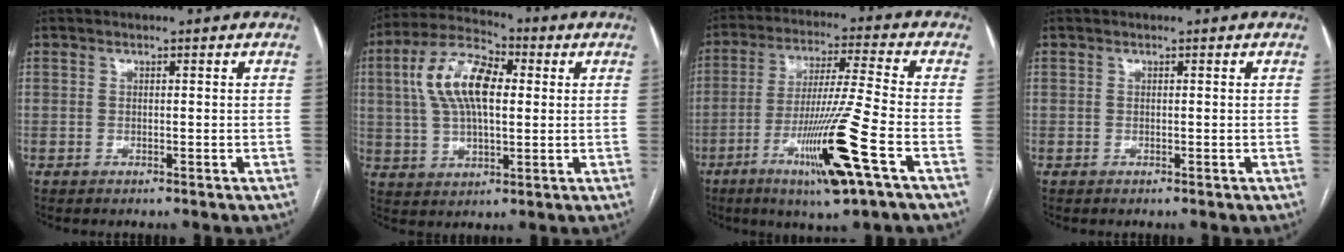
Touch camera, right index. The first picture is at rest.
{"total": 12.7, "force": [2.5, 5.8, 11.0], "torque": [-0.232, 0.031, 0.045]}
{"total": 15.0, "force": [-6.5, -0.9, 13.5], "torque": [-0.262, -0.023, -0.116]}
{"total": 0.0}